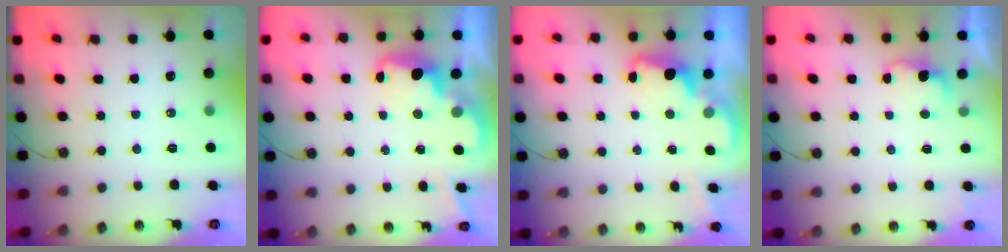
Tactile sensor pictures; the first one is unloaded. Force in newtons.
{"total": 2.6, "press": 2.6, "slide": 0.5}
{"total": 2.4, "press": 2.3, "slide": 0.5}
{"total": 2.3, "press": 2.2, "slide": 0.8}